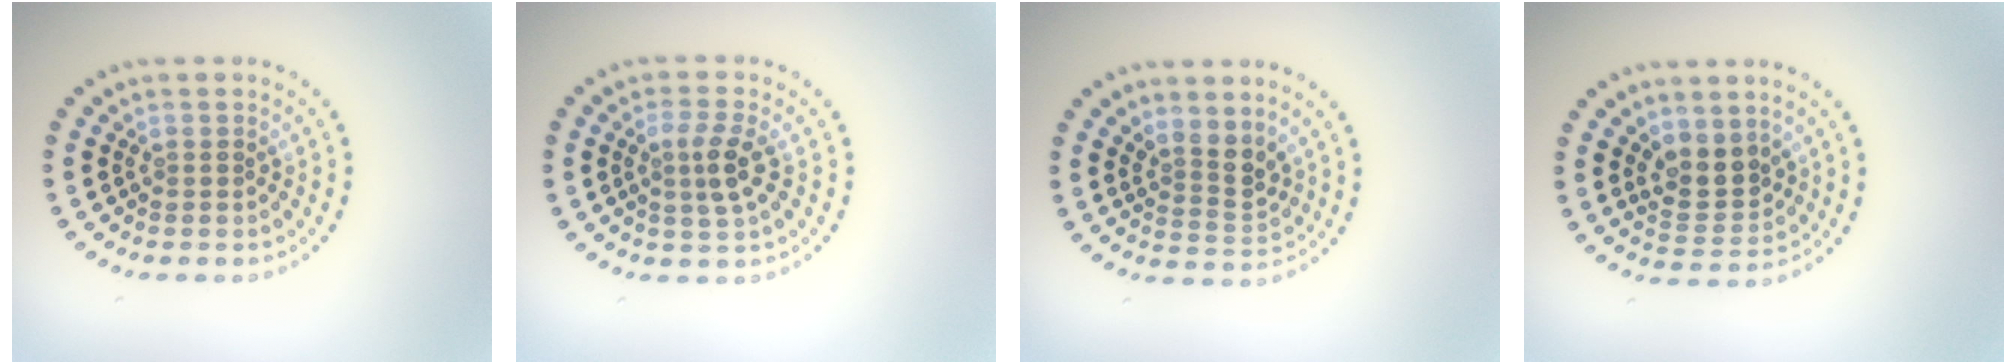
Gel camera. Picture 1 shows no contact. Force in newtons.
{"total": 2.5, "press": 2.3, "slide": 1.0}
{"total": 2.6, "press": 1.9, "slide": 1.7}
{"total": 2.9, "press": 2.6, "slide": 1.3}